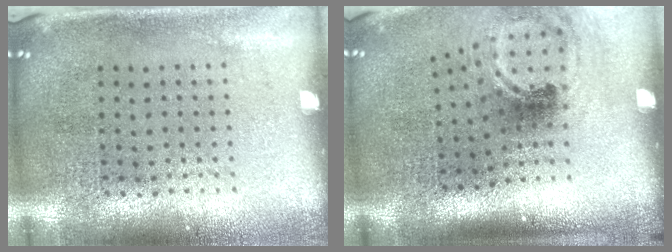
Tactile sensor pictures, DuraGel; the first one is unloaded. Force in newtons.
{"total": 1.8, "press": 1.2, "slide": 1.3}